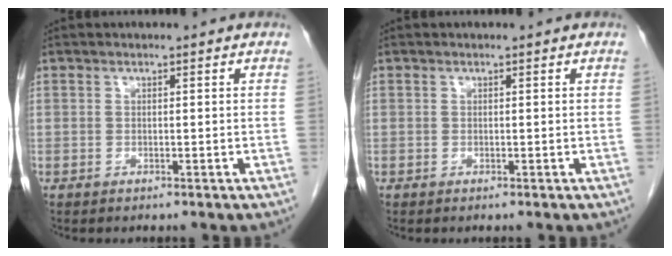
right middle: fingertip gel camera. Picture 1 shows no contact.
{"total": 0.0}